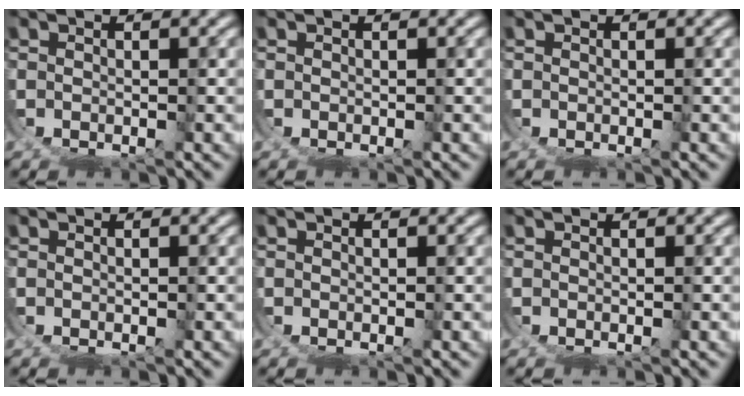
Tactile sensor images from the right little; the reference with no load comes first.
{"total": 0.0}
{"total": 0.0}
{"total": 0.0}
{"total": 0.0}
{"total": 0.0}